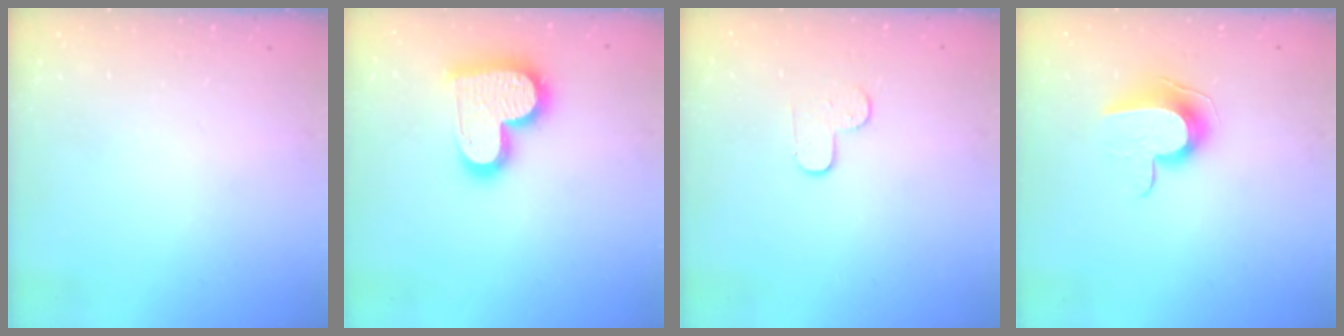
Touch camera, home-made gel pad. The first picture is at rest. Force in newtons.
{"total": 17.9, "press": 17.8, "slide": 1.3}
{"total": 4.3, "press": 4.3, "slide": 0.4}
{"total": 9.0, "press": 9.0, "slide": 0.5}